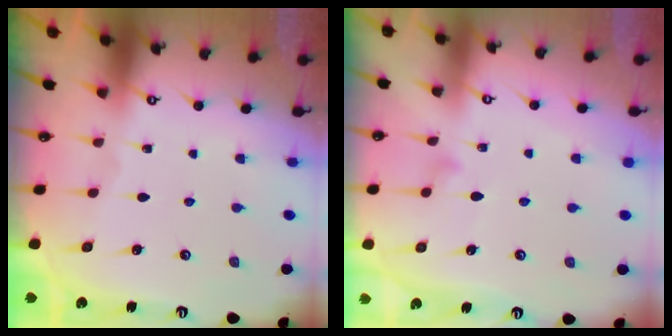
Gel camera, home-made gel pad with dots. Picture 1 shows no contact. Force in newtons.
{"total": 7.9, "press": 7.9, "slide": 0.4}